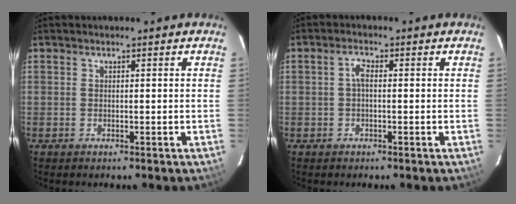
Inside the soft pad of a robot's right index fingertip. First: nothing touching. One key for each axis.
{"total": 1.7, "fx": -0.1, "fy": 0.8, "fz": 1.5, "tx": -0.033, "ty": 0.008, "tz": -0.005}